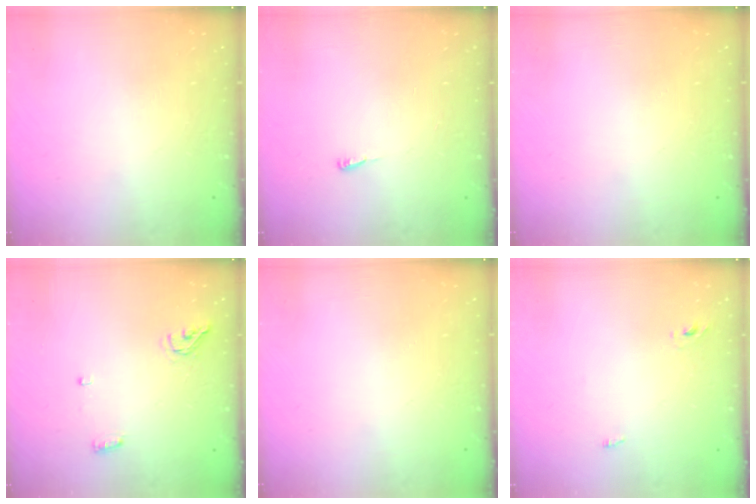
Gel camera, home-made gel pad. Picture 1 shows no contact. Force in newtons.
{"total": 4.4, "press": 4.4, "slide": 0.5}
{"total": 0.0}
{"total": 4.9, "press": 4.8, "slide": 1.0}
{"total": 0.0}
{"total": 2.3, "press": 2.1, "slide": 1.0}